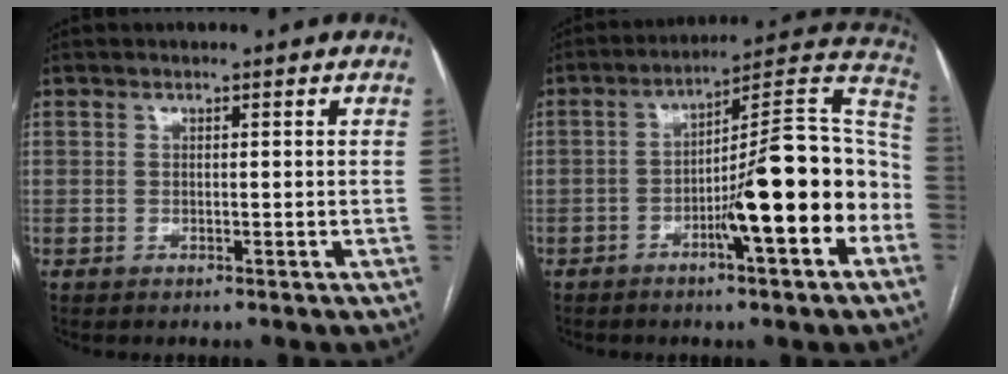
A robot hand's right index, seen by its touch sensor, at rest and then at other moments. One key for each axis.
{"total": 17.2, "fx": -5.1, "fy": 1.9, "fz": 16.4, "tx": -0.235, "ty": 0.023, "tz": -0.078}